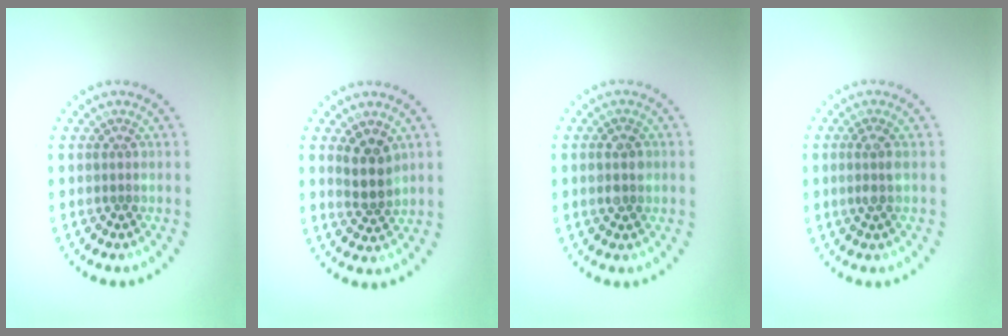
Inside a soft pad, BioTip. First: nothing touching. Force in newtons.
{"total": 2.6, "press": 2.4, "slide": 1.1}
{"total": 2.2, "press": 2.2, "slide": 0.2}
{"total": 1.4, "press": 1.1, "slide": 0.8}